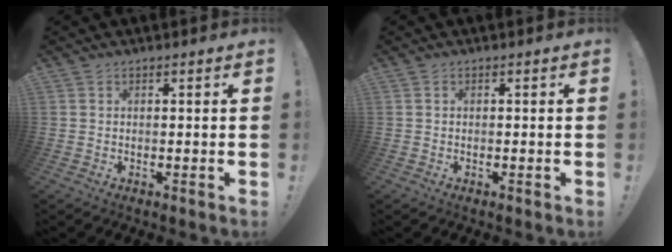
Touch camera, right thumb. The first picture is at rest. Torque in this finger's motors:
{"motor_torque": [-0.06, 0.05, 0.27, -0.13, 0.00]}